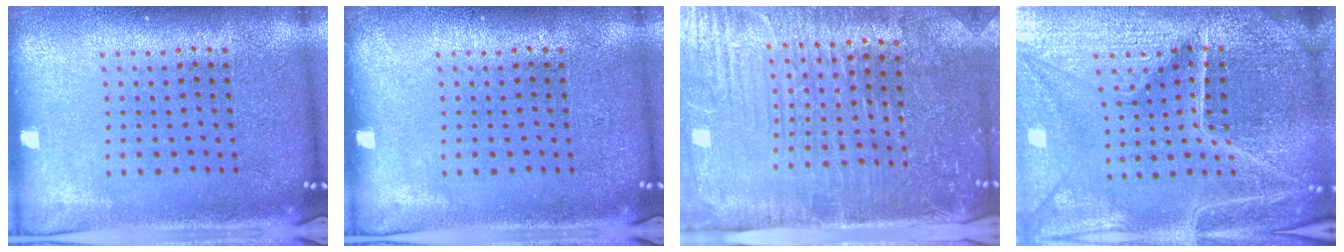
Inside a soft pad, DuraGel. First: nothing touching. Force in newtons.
{"total": 0.0}
{"total": 4.8, "press": 4.4, "slide": 1.7}
{"total": 5.9, "press": 5.4, "slide": 2.4}